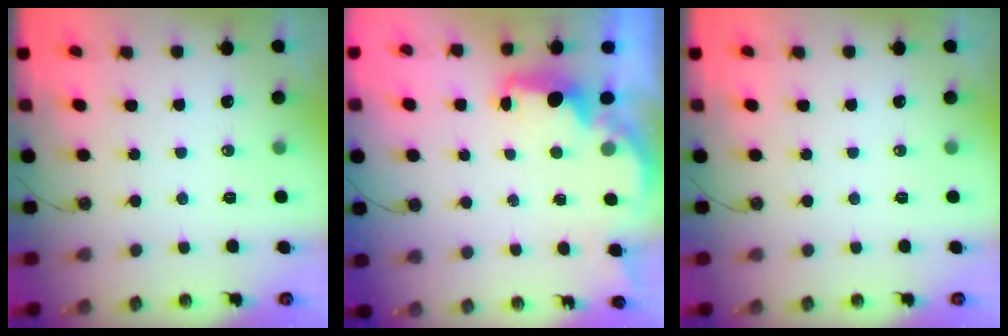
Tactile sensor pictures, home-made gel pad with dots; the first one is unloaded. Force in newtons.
{"total": 2.2, "press": 2.1, "slide": 0.7}
{"total": 0.0}